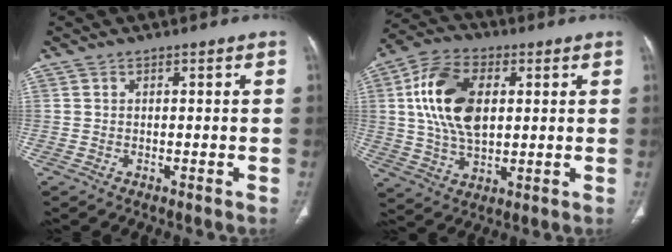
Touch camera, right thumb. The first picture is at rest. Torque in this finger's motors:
{"motor_torque": [1.92, 2.33, 1.54, -0.16, 0.53]}